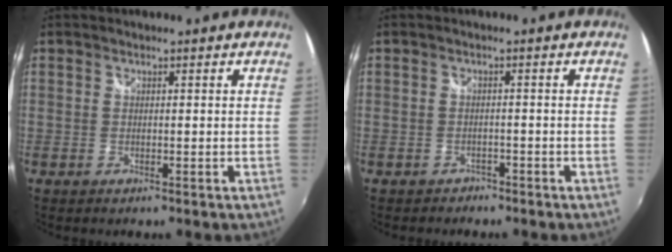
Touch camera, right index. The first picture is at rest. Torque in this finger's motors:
{"motor_torque": [0.11, -0.08, 0.07, -0.01]}